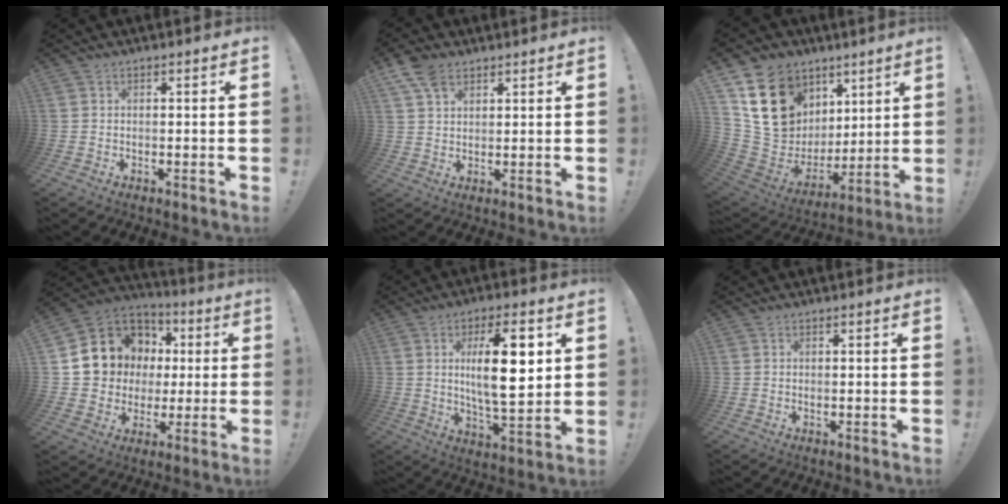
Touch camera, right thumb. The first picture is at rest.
{"total": 6.9, "force": [4.6, 3.9, 3.5], "torque": [-0.065, -0.015, 0.088]}
{"total": 21.3, "force": [10.2, 16.0, 9.7], "torque": [-0.139, -0.053, 0.222]}
{"total": 14.1, "force": [4.3, 12.6, 4.5], "torque": [-0.064, -0.024, 0.113]}
{"total": 16.3, "force": [3.8, 5.0, 15.0], "torque": [-0.252, -0.013, 0.045]}
{"total": 0.7, "force": [0.4, 0.6, 0.1], "torque": [0.005, -0.002, 0.006]}